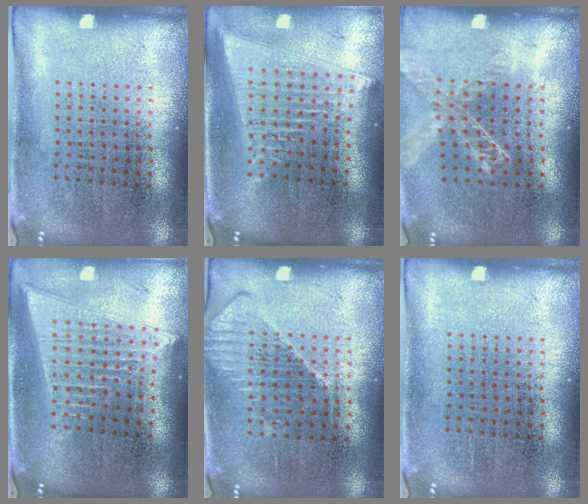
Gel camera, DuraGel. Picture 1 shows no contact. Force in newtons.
{"total": 2.0, "press": 1.7, "slide": 1.1}
{"total": 1.3, "press": 1.3, "slide": 0.2}
{"total": 2.0, "press": 1.7, "slide": 1.1}
{"total": 1.2, "press": 1.2, "slide": 0.3}
{"total": 0.0}